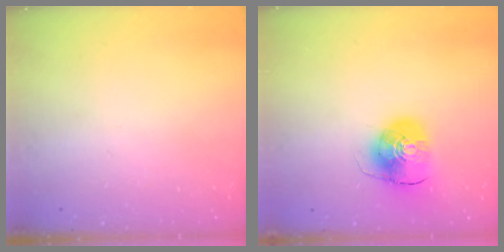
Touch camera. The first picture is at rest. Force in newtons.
{"total": 9.9, "press": 9.8, "slide": 1.6}